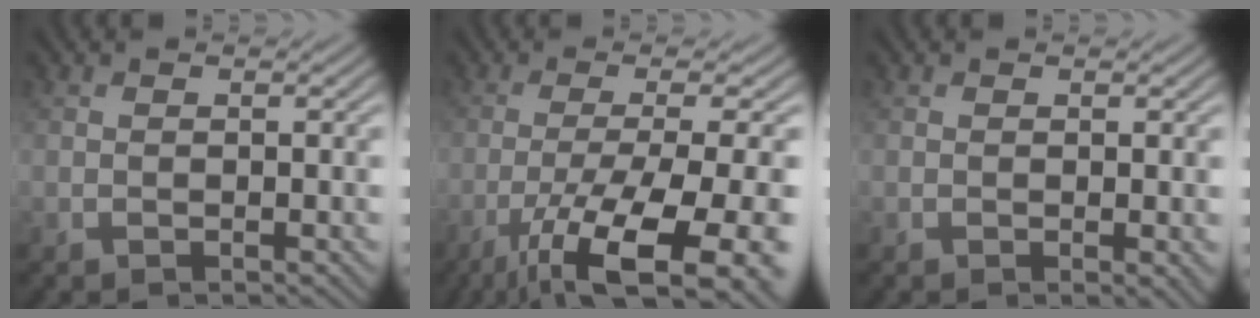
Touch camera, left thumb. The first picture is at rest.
{"total": 14.6, "force": [-7.2, 3.6, 12.2], "torque": [-0.190, -0.018, -0.107]}
{"total": 0.9, "force": [0.1, 0.1, 0.9], "torque": [-0.013, -0.005, -0.001]}